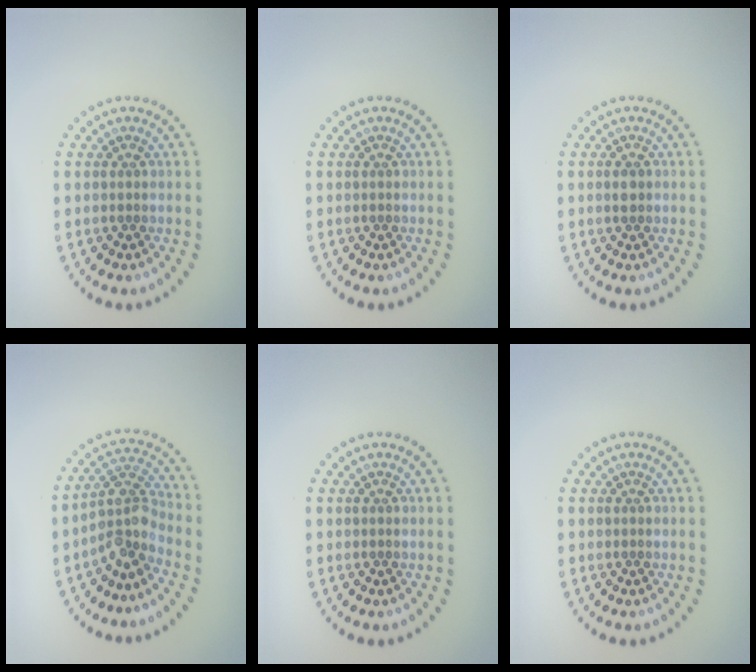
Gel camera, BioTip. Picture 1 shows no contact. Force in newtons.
{"total": 0.0}
{"total": 1.3, "press": 1.3, "slide": 0.0}
{"total": 3.8, "press": 2.8, "slide": 2.5}
{"total": 0.0}
{"total": 0.0}